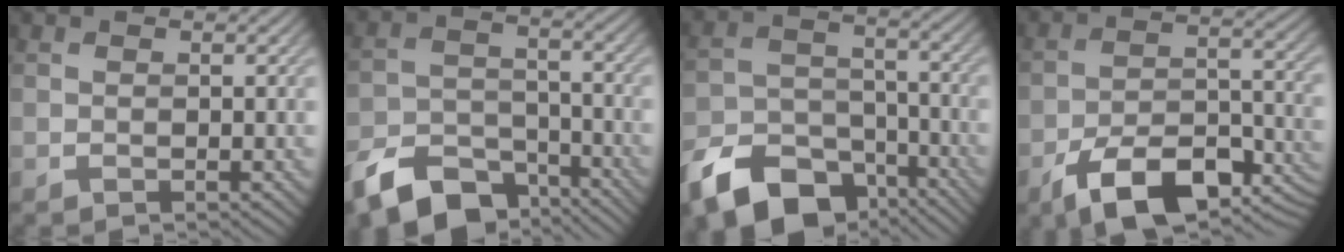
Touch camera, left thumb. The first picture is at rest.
{"total": 10.7, "force": [-7.9, 5.1, 4.9], "torque": [-0.100, -0.020, -0.140]}
{"total": 13.1, "force": [-8.9, 7.2, 6.3], "torque": [-0.139, -0.021, -0.155]}
{"total": 12.6, "force": [-8.1, 5.3, 8.0], "torque": [-0.131, -0.010, -0.138]}